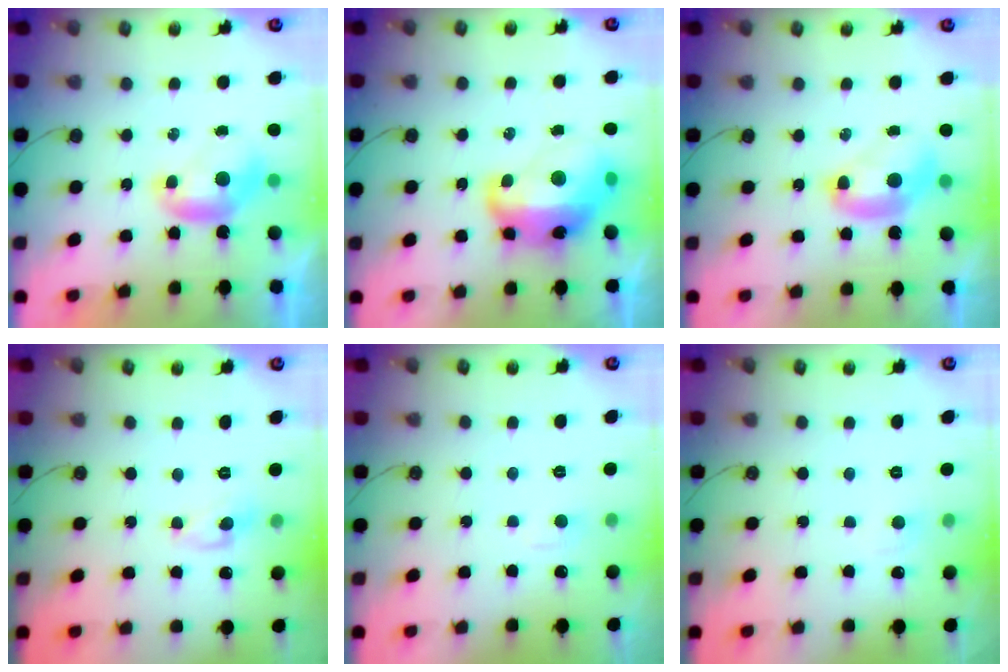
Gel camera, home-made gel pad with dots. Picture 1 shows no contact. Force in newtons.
{"total": 11.1, "press": 11.0, "slide": 1.4}
{"total": 2.7, "press": 2.7, "slide": 0.1}
{"total": 2.4, "press": 2.4, "slide": 0.3}
{"total": 2.0, "press": 1.9, "slide": 0.5}
{"total": 0.8, "press": 0.5, "slide": 0.6}